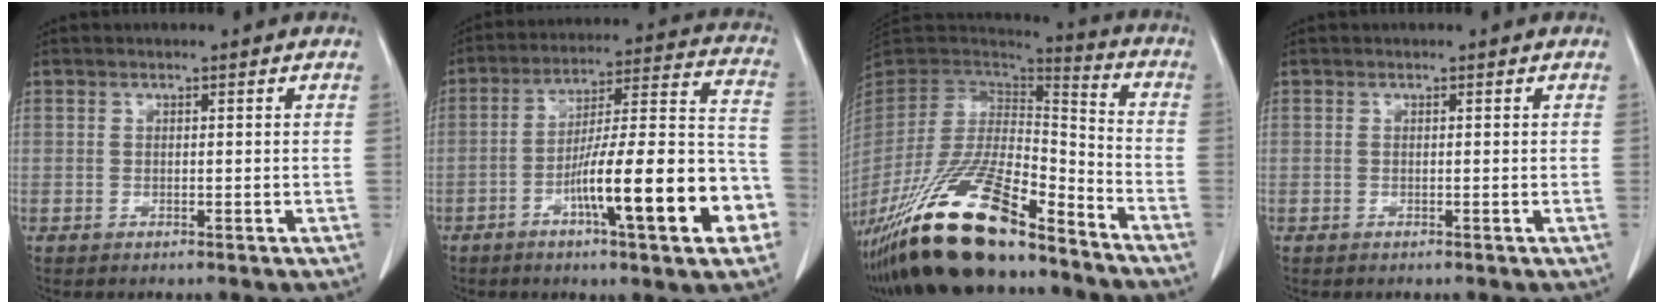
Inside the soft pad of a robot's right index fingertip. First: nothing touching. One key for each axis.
{"total": 19.6, "fx": -7.5, "fy": 2.1, "fz": 18.0, "tx": -0.241, "ty": 0.016, "tz": -0.112}
{"total": 26.5, "fx": -19.0, "fy": 6.2, "fz": 17.3, "tx": -0.346, "ty": -0.041, "tz": -0.340}
{"total": 0.0}